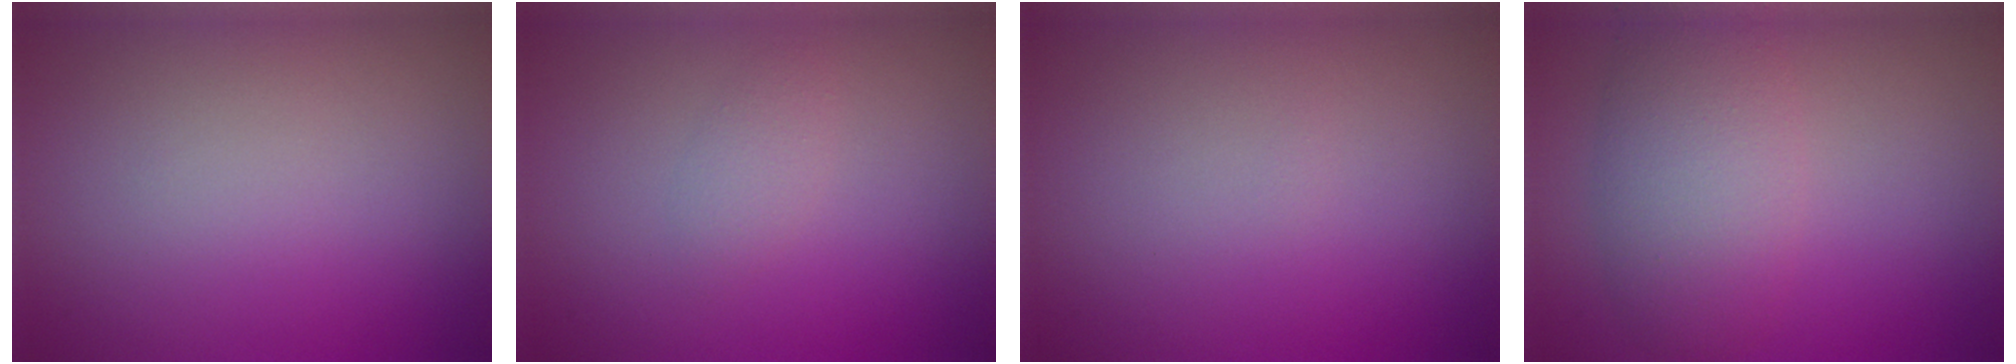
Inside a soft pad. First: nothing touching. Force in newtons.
{"total": 1.2, "press": 1.2, "slide": 0.1}
{"total": 0.0}
{"total": 5.4, "press": 5.4, "slide": 0.5}